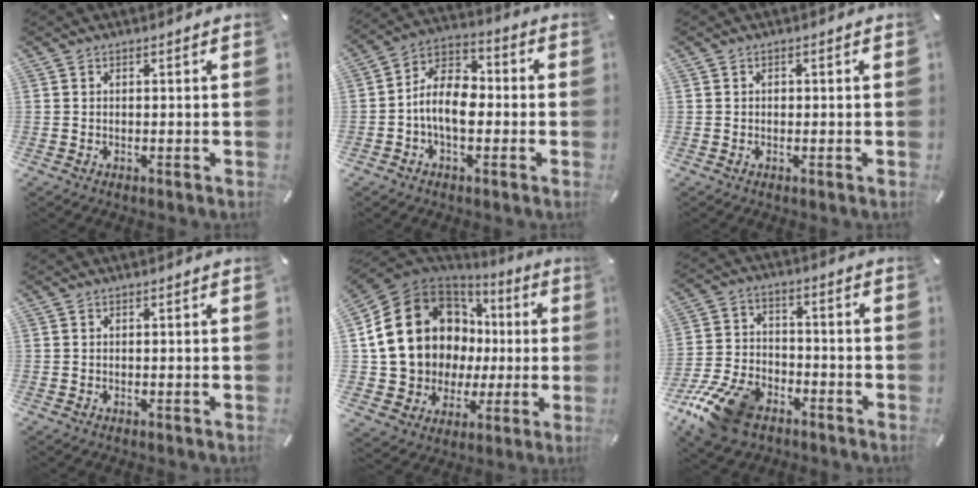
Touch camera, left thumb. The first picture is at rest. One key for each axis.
{"total": 9.6, "fx": -2.3, "fy": 6.2, "fz": 6.9, "tx": -0.146, "ty": 0.010, "tz": -0.042}
{"total": 0.6, "fx": 0.0, "fy": 0.6, "fz": 0.3, "tx": -0.006, "ty": 0.002, "tz": -0.001}
{"total": 0.0}
{"total": 19.4, "fx": 4.4, "fy": 16.5, "fz": 9.2, "tx": -0.183, "ty": -0.031, "tz": 0.109}
{"total": 14.6, "fx": -9.1, "fy": 8.7, "fz": 7.3, "tx": -0.141, "ty": 0.058, "tz": -0.158}